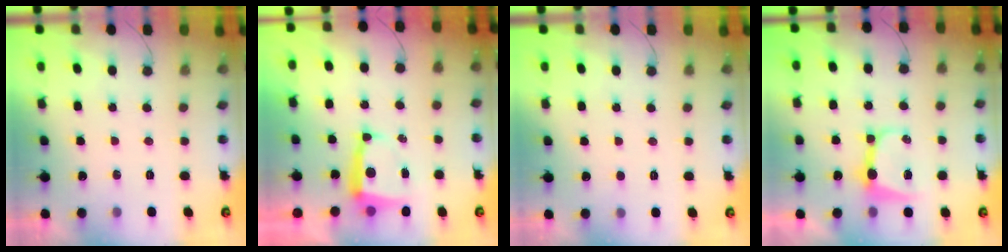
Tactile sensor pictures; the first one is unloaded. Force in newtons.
{"total": 7.0, "press": 7.0, "slide": 0.6}
{"total": 2.5, "press": 2.4, "slide": 0.3}
{"total": 8.2, "press": 8.1, "slide": 0.9}